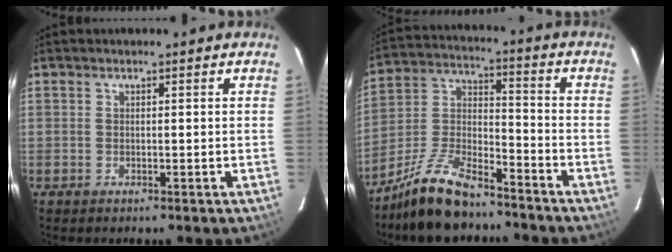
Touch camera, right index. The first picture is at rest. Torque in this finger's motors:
{"motor_torque": [1.09, -1.05, 0.20, 0.06]}